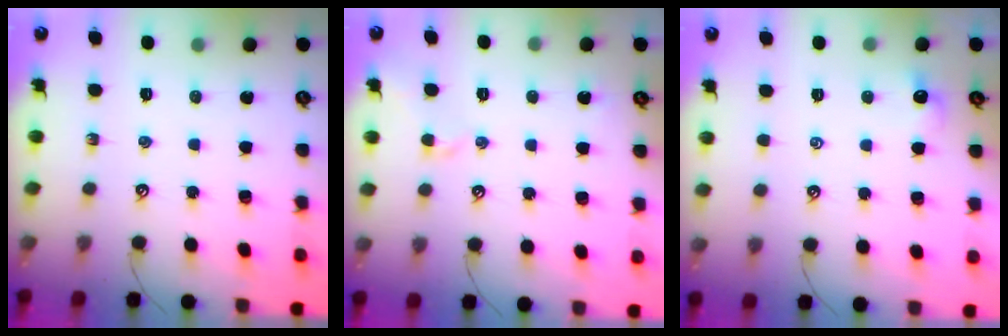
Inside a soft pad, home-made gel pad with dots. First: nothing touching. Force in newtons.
{"total": 2.3, "press": 2.1, "slide": 0.9}
{"total": 1.0, "press": 0.9, "slide": 0.5}